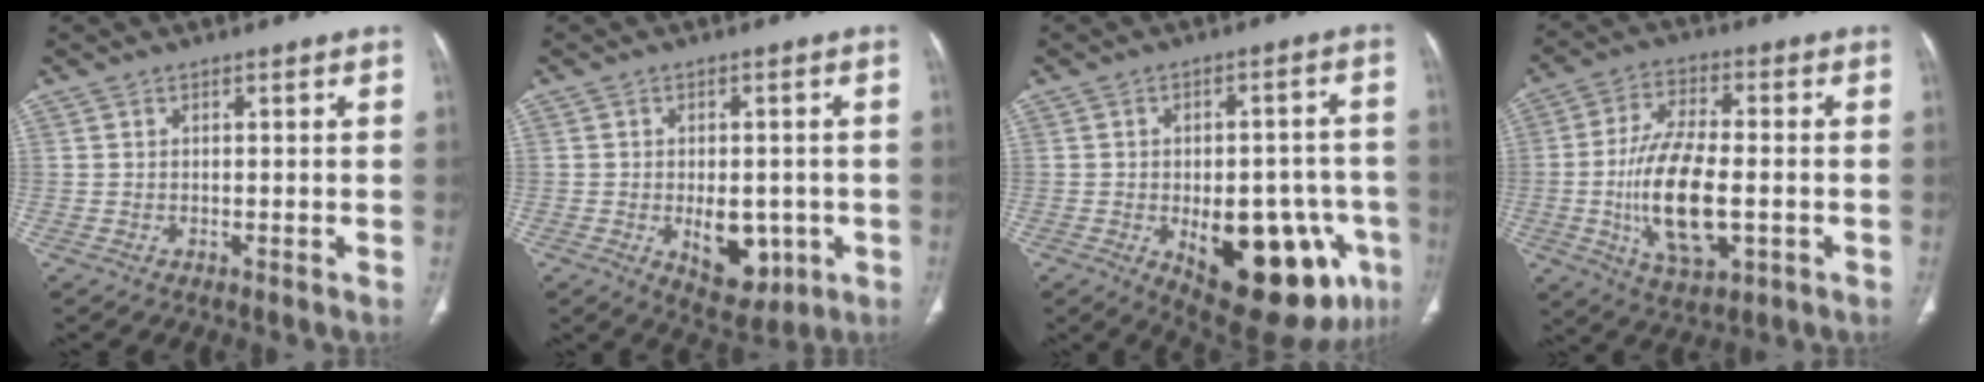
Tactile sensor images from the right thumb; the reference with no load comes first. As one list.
[{"total": 9.0, "force": [-2.2, 5.5, 6.9], "torque": [-0.068, -0.002, -0.013]}, {"total": 22.8, "force": [-7.7, 10.8, 18.6], "torque": [-0.191, 0.018, -0.079]}, {"total": 15.9, "force": [-2.7, 7.1, 14.0], "torque": [-0.260, 0.002, -0.041]}]